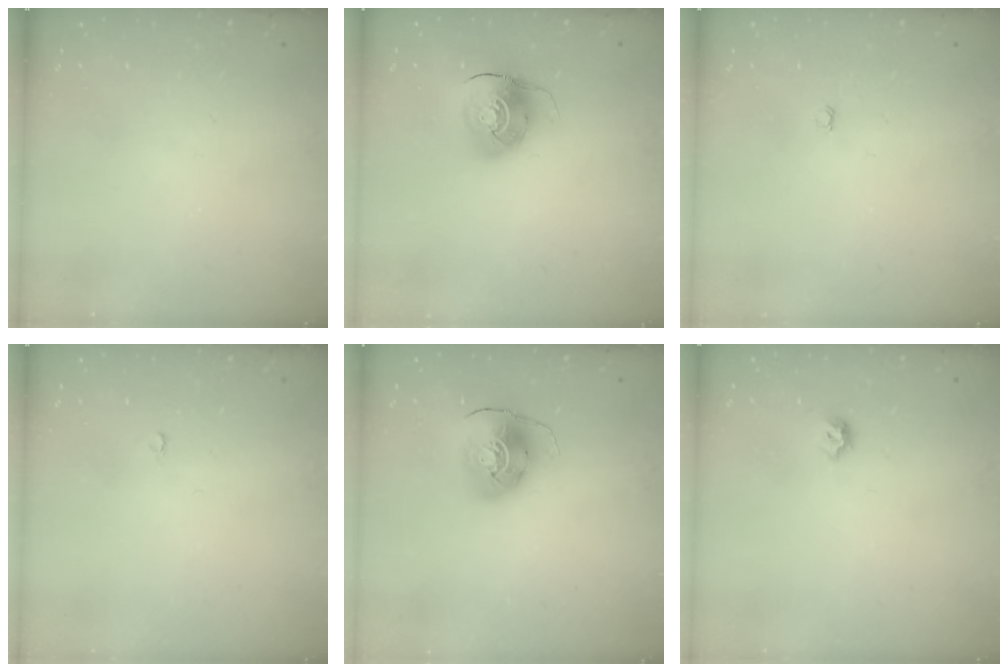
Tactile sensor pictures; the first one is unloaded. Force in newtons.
{"total": 9.1, "press": 9.0, "slide": 0.8}
{"total": 3.0, "press": 3.0, "slide": 0.3}
{"total": 2.1, "press": 2.1, "slide": 0.2}
{"total": 9.3, "press": 9.2, "slide": 1.1}
{"total": 3.8, "press": 3.8, "slide": 0.8}